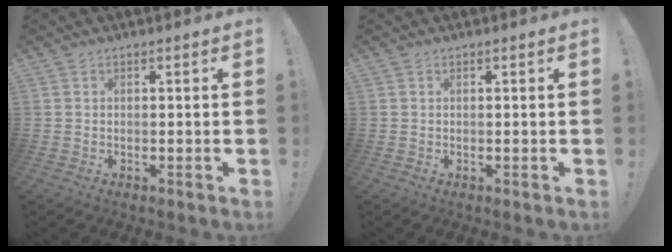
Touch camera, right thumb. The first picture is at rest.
{"total": 0.0}